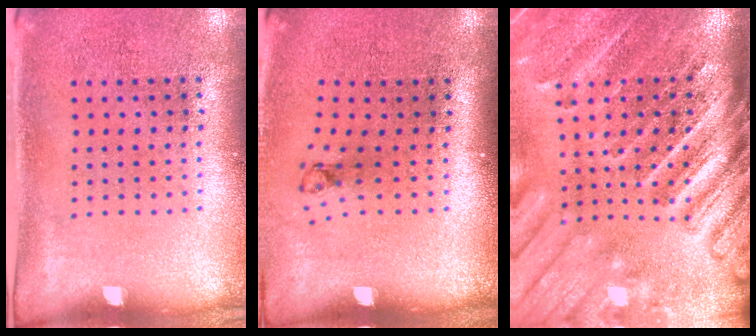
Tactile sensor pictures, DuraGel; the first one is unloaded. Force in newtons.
{"total": 0.8, "press": 0.3, "slide": 0.7}
{"total": 4.4, "press": 3.6, "slide": 2.6}